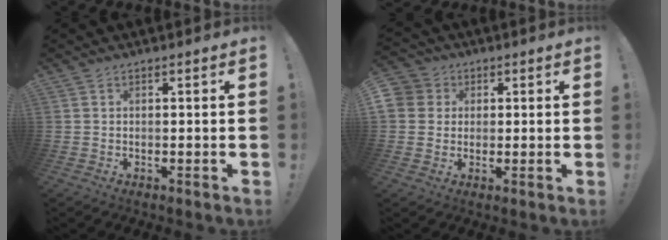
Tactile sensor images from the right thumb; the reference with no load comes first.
{"total": 6.0, "force": [1.3, 5.6, 1.7], "torque": [-0.038, 0.002, 0.025]}